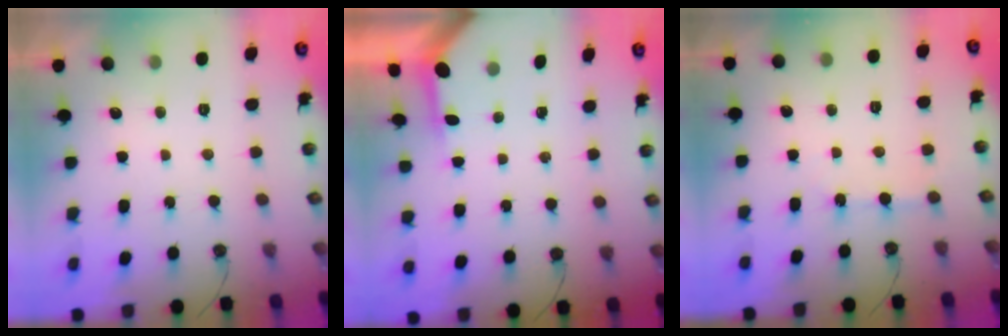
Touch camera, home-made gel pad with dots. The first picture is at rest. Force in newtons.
{"total": 3.3, "press": 3.2, "slide": 0.4}
{"total": 3.4, "press": 3.3, "slide": 0.6}